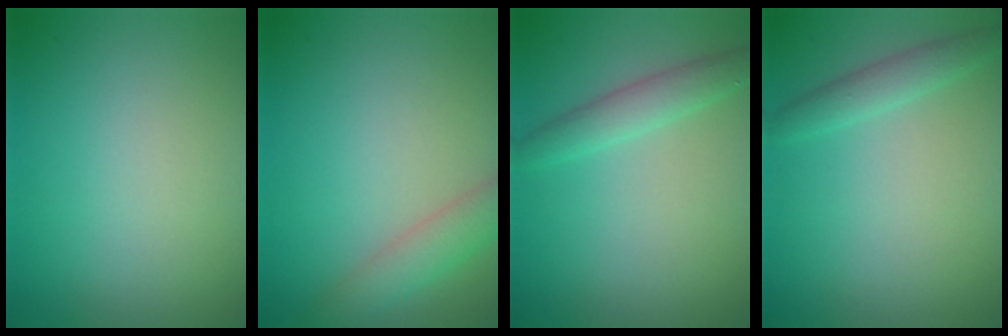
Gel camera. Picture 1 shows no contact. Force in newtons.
{"total": 2.8, "press": 2.8, "slide": 0.2}
{"total": 2.3, "press": 2.3, "slide": 0.0}
{"total": 1.8, "press": 1.8, "slide": 0.2}